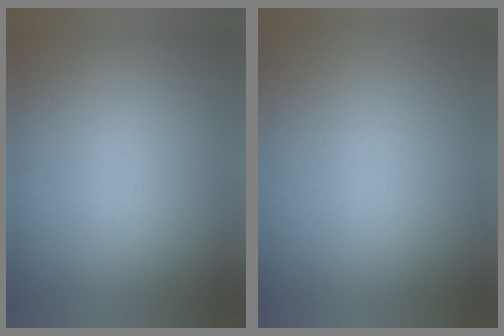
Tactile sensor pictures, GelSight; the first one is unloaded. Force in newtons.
{"total": 6.0}